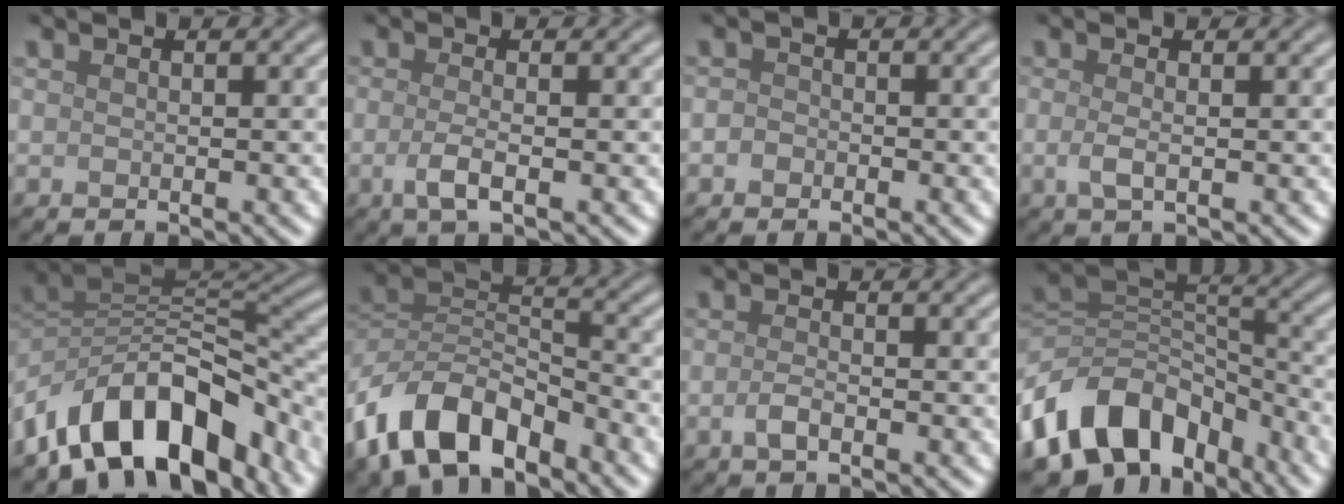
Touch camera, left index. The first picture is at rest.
{"total": 2.5, "force": [-0.7, 0.8, 2.3], "torque": [-0.047, -0.004, -0.018]}
{"total": 1.0, "force": [-0.5, 0.9, 0.3], "torque": [-0.004, -0.002, -0.014]}
{"total": 1.7, "force": [-0.2, 0.5, 1.6], "torque": [-0.034, -0.004, -0.007]}
{"total": 12.8, "force": [-7.5, 6.7, 7.9], "torque": [-0.124, 0.020, -0.145]}
{"total": 9.9, "force": [-6.3, 5.1, 5.7], "torque": [-0.103, 0.000, -0.129]}
{"total": 1.5, "force": [-0.7, 0.5, 1.2], "torque": [-0.028, 0.000, -0.016]}
{"total": 12.0, "force": [-6.7, 8.2, 5.7], "torque": [-0.104, 0.010, -0.126]}